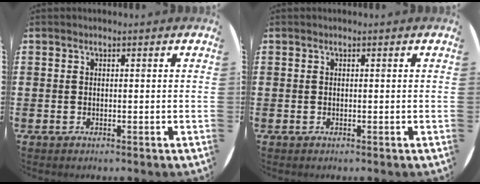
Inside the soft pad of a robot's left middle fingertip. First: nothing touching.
{"total": 0.0}